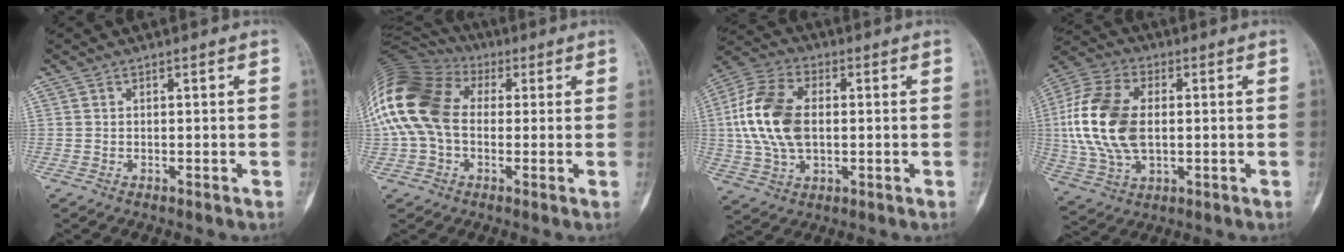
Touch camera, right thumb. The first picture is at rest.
{"total": 20.9, "force": [2.2, 15.1, 14.4], "torque": [-0.321, 0.048, 0.038]}
{"total": 15.6, "force": [0.9, 9.6, 12.2], "torque": [-0.245, 0.013, 0.016]}
{"total": 18.0, "force": [0.9, 10.9, 14.2], "torque": [-0.299, 0.007, 0.020]}